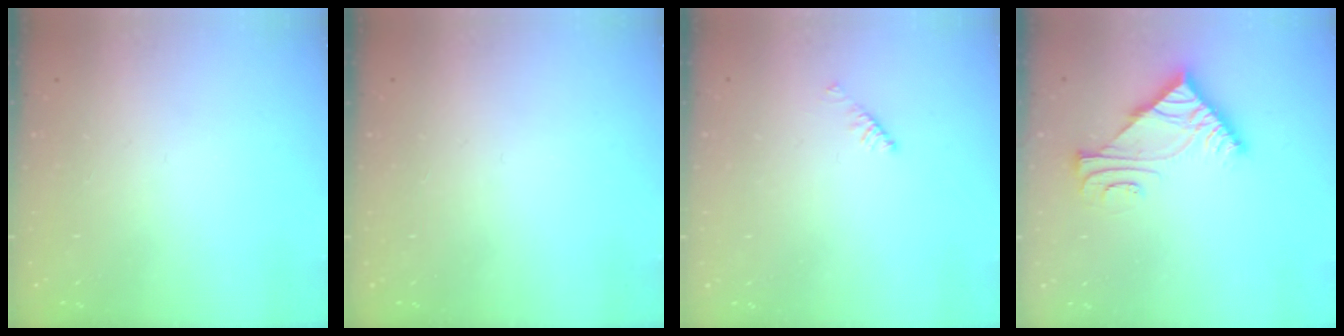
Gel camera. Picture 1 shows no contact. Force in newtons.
{"total": 0.0}
{"total": 4.1, "press": 4.0, "slide": 0.6}
{"total": 8.0, "press": 7.9, "slide": 0.8}